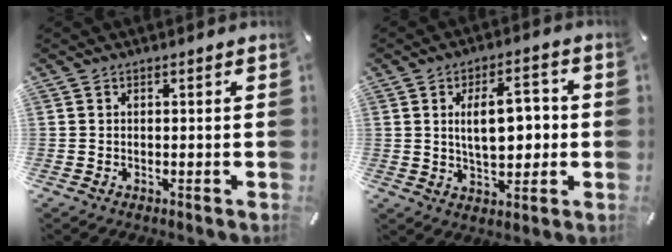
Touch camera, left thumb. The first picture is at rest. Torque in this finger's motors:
{"motor_torque": [1.93, 1.84, 1.25, -0.07, 0.39]}